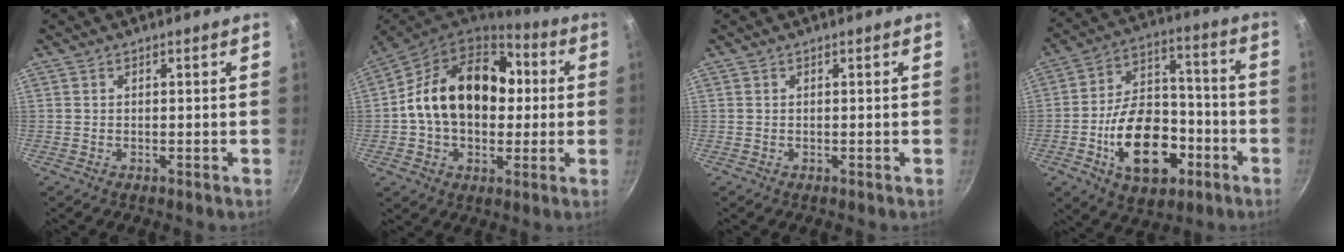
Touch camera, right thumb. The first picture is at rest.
{"total": 21.2, "force": [2.3, 15.2, 14.5], "torque": [-0.211, 0.034, 0.028]}
{"total": 0.0}
{"total": 19.3, "force": [-6.7, 12.1, 13.5], "torque": [-0.183, 0.058, -0.102]}